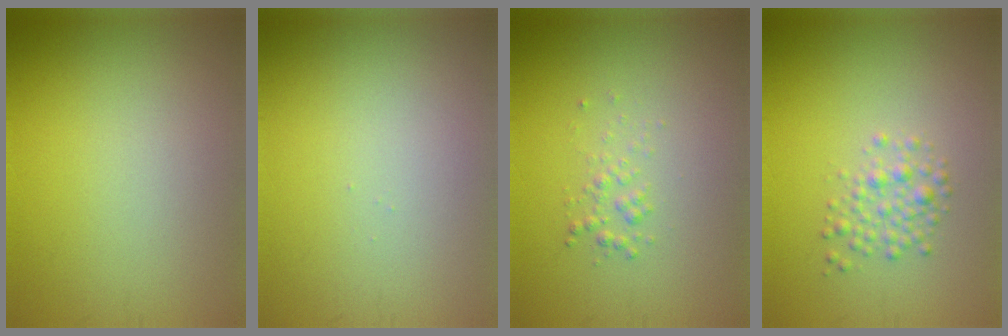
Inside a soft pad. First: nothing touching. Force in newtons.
{"total": 0.0}
{"total": 1.1, "press": 1.1, "slide": 0.1}
{"total": 2.1, "press": 2.1, "slide": 0.1}